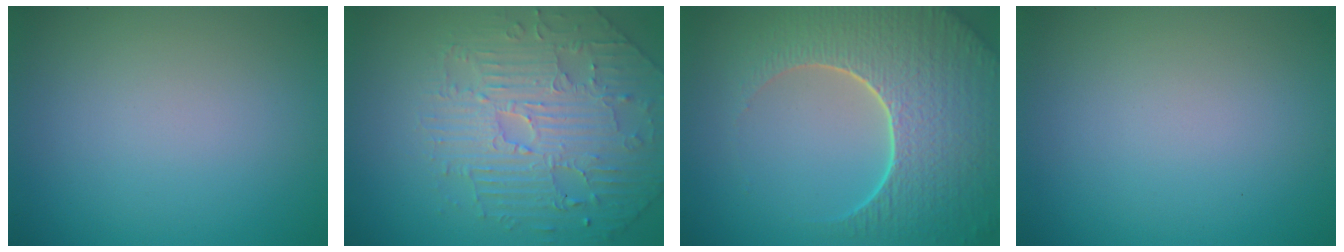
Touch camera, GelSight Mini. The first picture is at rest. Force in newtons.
{"total": 4.7, "press": 4.7, "slide": 0.5}
{"total": 8.8, "press": 6.3, "slide": 6.2}
{"total": 0.0}